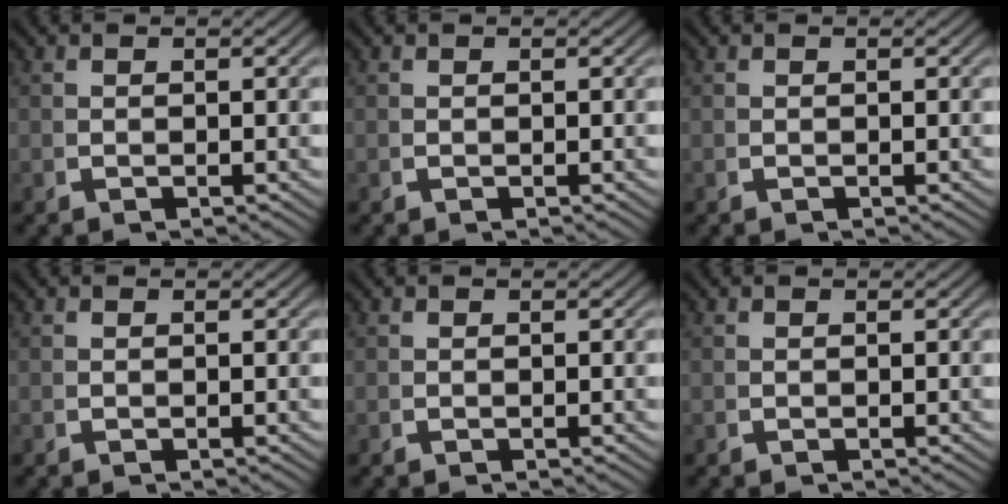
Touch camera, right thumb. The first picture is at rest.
{"total": 0.0}
{"total": 0.0}
{"total": 0.0}
{"total": 0.0}
{"total": 0.0}